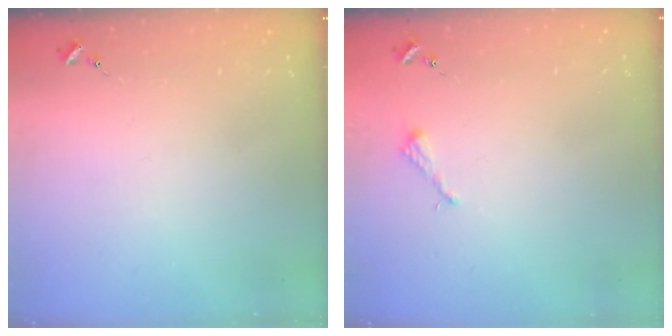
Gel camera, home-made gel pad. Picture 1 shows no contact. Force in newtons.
{"total": 2.6, "press": 2.6, "slide": 0.3}